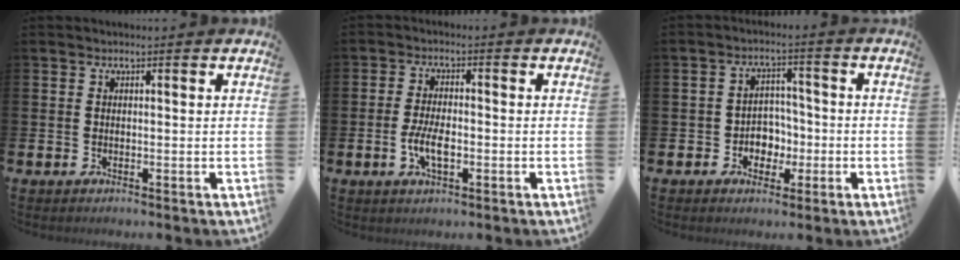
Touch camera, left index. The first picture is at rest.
{"total": 4.3, "force": [-1.0, 1.9, 3.8], "torque": [-0.066, 0.000, -0.020]}
{"total": 3.9, "force": [-1.3, 3.5, 1.2], "torque": [-0.021, 0.001, -0.035]}